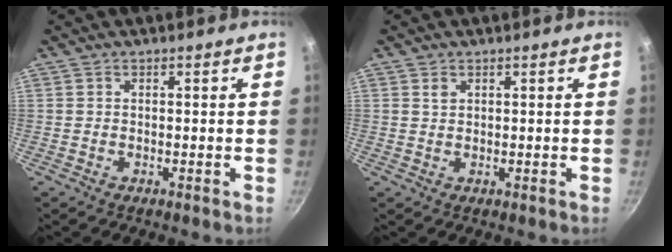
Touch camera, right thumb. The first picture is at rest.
{"total": 1.3, "force": [0.7, 0.8, 0.7], "torque": [-0.012, -0.002, 0.013]}